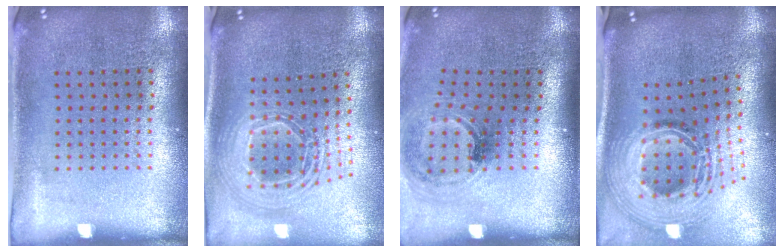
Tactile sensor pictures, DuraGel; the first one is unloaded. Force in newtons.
{"total": 2.3, "press": 1.8, "slide": 1.5}
{"total": 1.2, "press": 1.0, "slide": 0.6}
{"total": 3.0, "press": 2.0, "slide": 2.2}